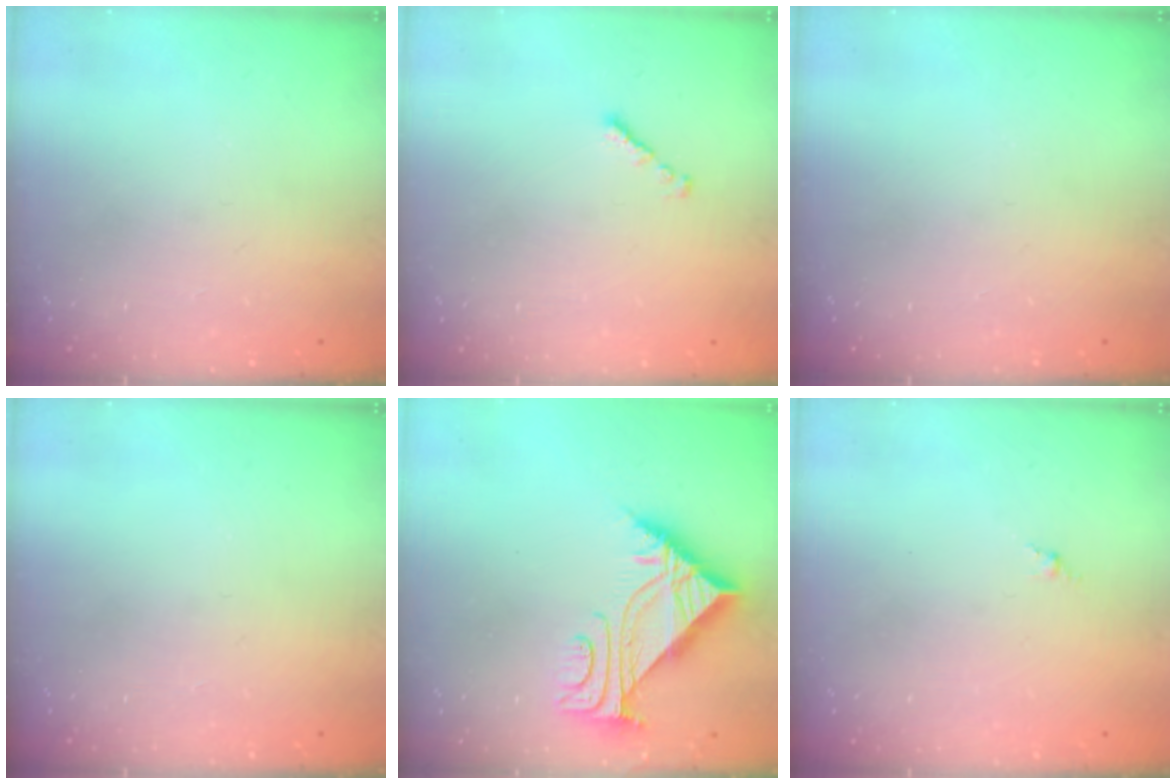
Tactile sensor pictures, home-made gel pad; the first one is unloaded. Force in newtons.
{"total": 0.8, "press": 0.7, "slide": 0.4}
{"total": 0.0}
{"total": 0.0}
{"total": 6.6, "press": 6.6, "slide": 0.8}
{"total": 0.0}